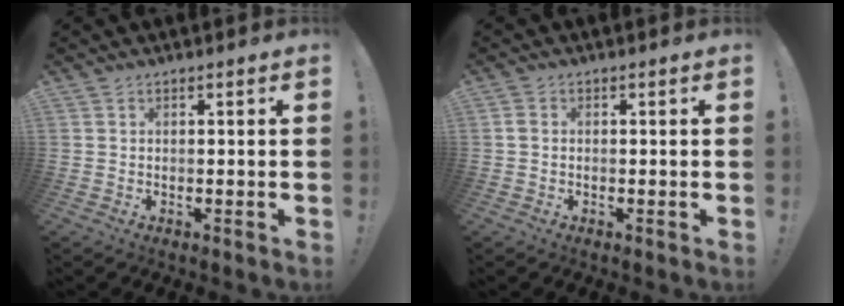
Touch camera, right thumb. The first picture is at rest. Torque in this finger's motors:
{"motor_torque": [-0.10, 0.07, 0.04, -0.06, -0.02]}